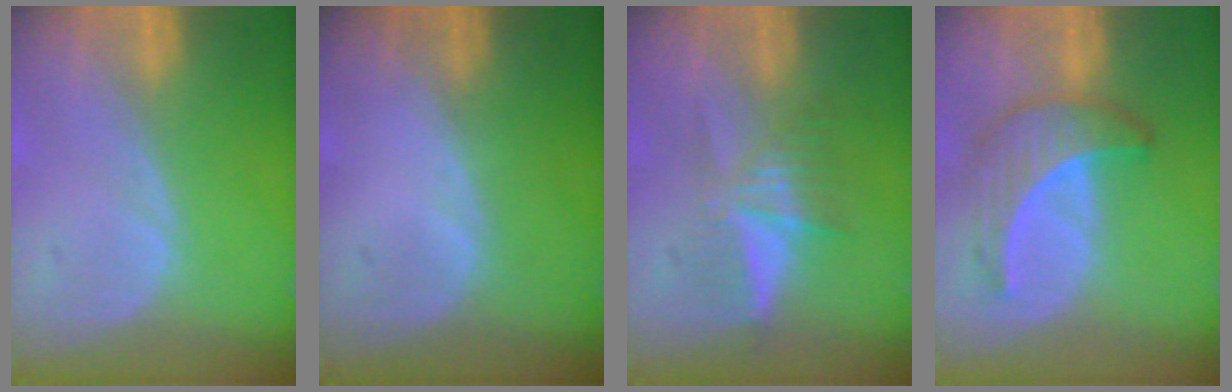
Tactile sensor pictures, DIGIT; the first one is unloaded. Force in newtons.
{"total": 0.0}
{"total": 5.5, "press": 5.0, "slide": 2.2}
{"total": 6.4, "press": 6.2, "slide": 1.7}